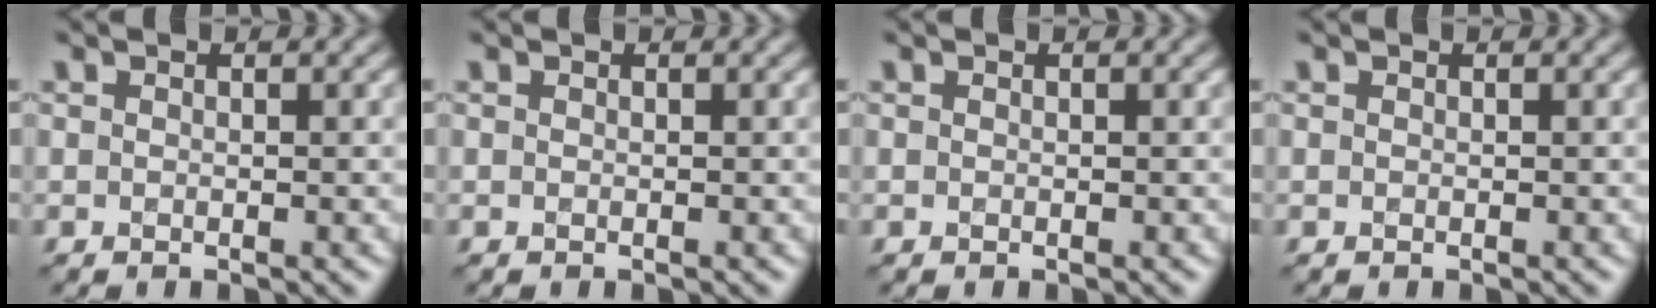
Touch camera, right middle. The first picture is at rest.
{"total": 0.0}
{"total": 0.0}
{"total": 0.0}